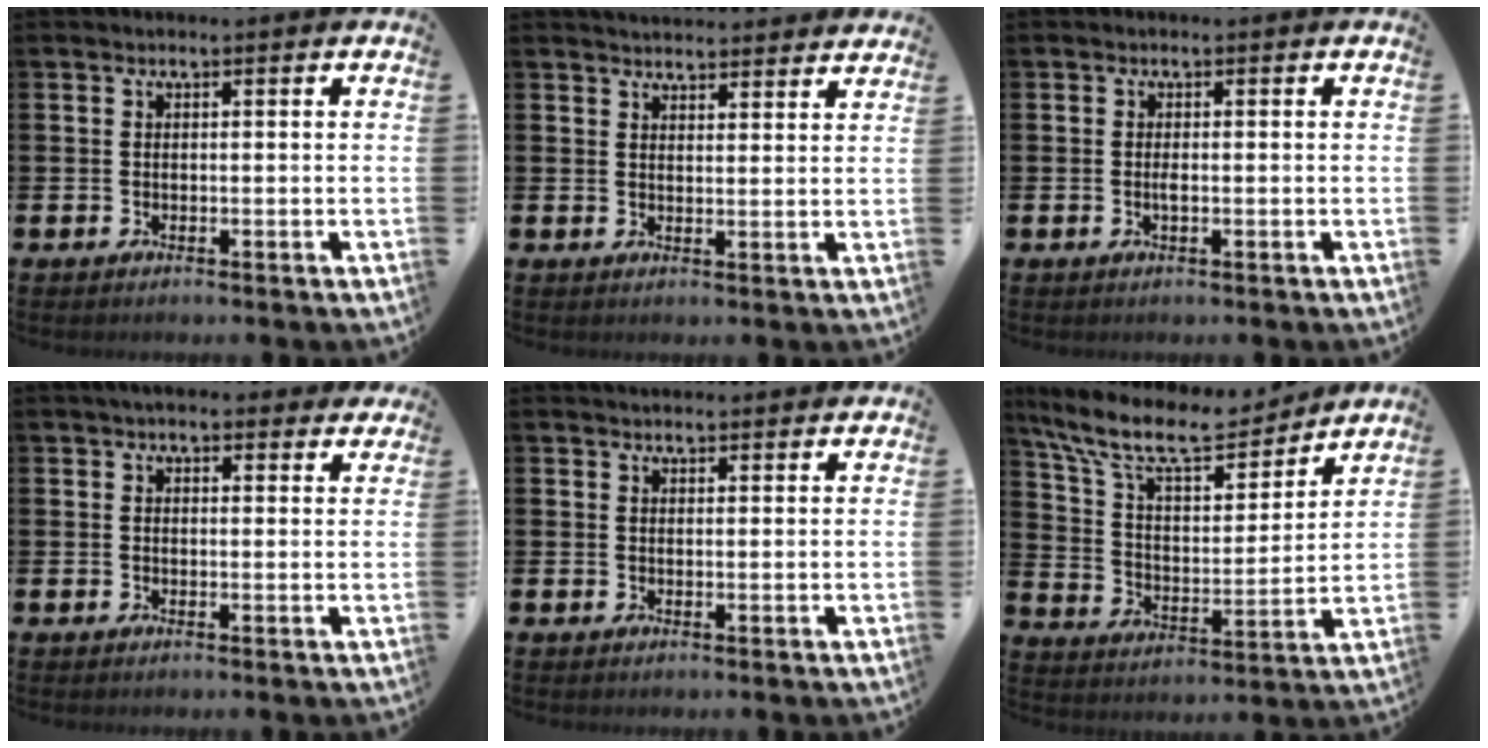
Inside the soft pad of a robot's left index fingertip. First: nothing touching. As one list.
[{"total": 3.6, "force": [3.6, 0.3, -0.1], "torque": [-0.005, -0.021, 0.066]}, {"total": 0.9, "force": [-0.1, 0.2, 0.9], "torque": [-0.023, 0.000, -0.001]}, {"total": 3.3, "force": [3.1, 1.1, 0.6], "torque": [-0.018, -0.006, 0.058]}, {"total": 2.1, "force": [2.0, 0.3, 0.0], "torque": [0.003, -0.010, 0.035]}, {"total": 12.1, "force": [10.3, 3.5, 5.3], "torque": [-0.144, -0.058, 0.178]}]